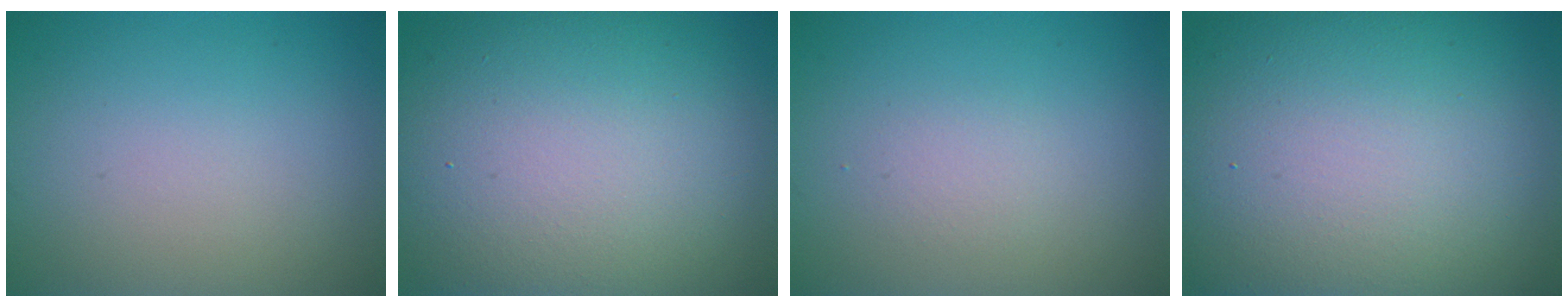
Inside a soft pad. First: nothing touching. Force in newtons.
{"total": 16.3, "press": 16.3, "slide": 0.9}
{"total": 1.1, "press": 1.1, "slide": 0.1}
{"total": 19.7, "press": 19.7, "slide": 0.7}